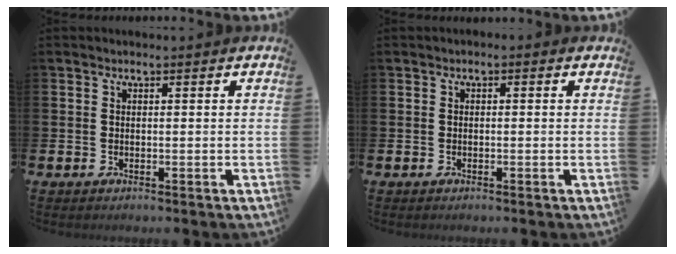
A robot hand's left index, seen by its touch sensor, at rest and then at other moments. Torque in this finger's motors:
{"motor_torque": [0.85, -1.28, -0.04, 0.14]}